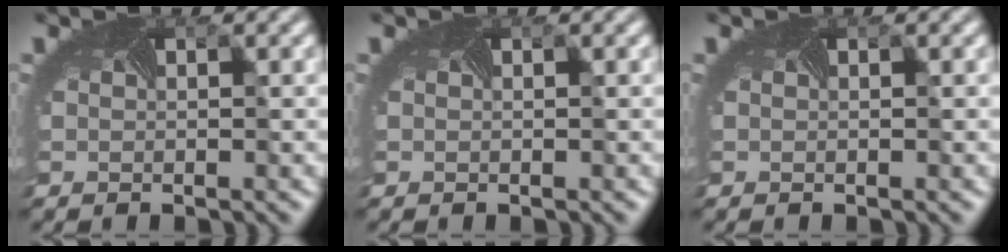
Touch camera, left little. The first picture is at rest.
{"total": 0.0}
{"total": 0.0}